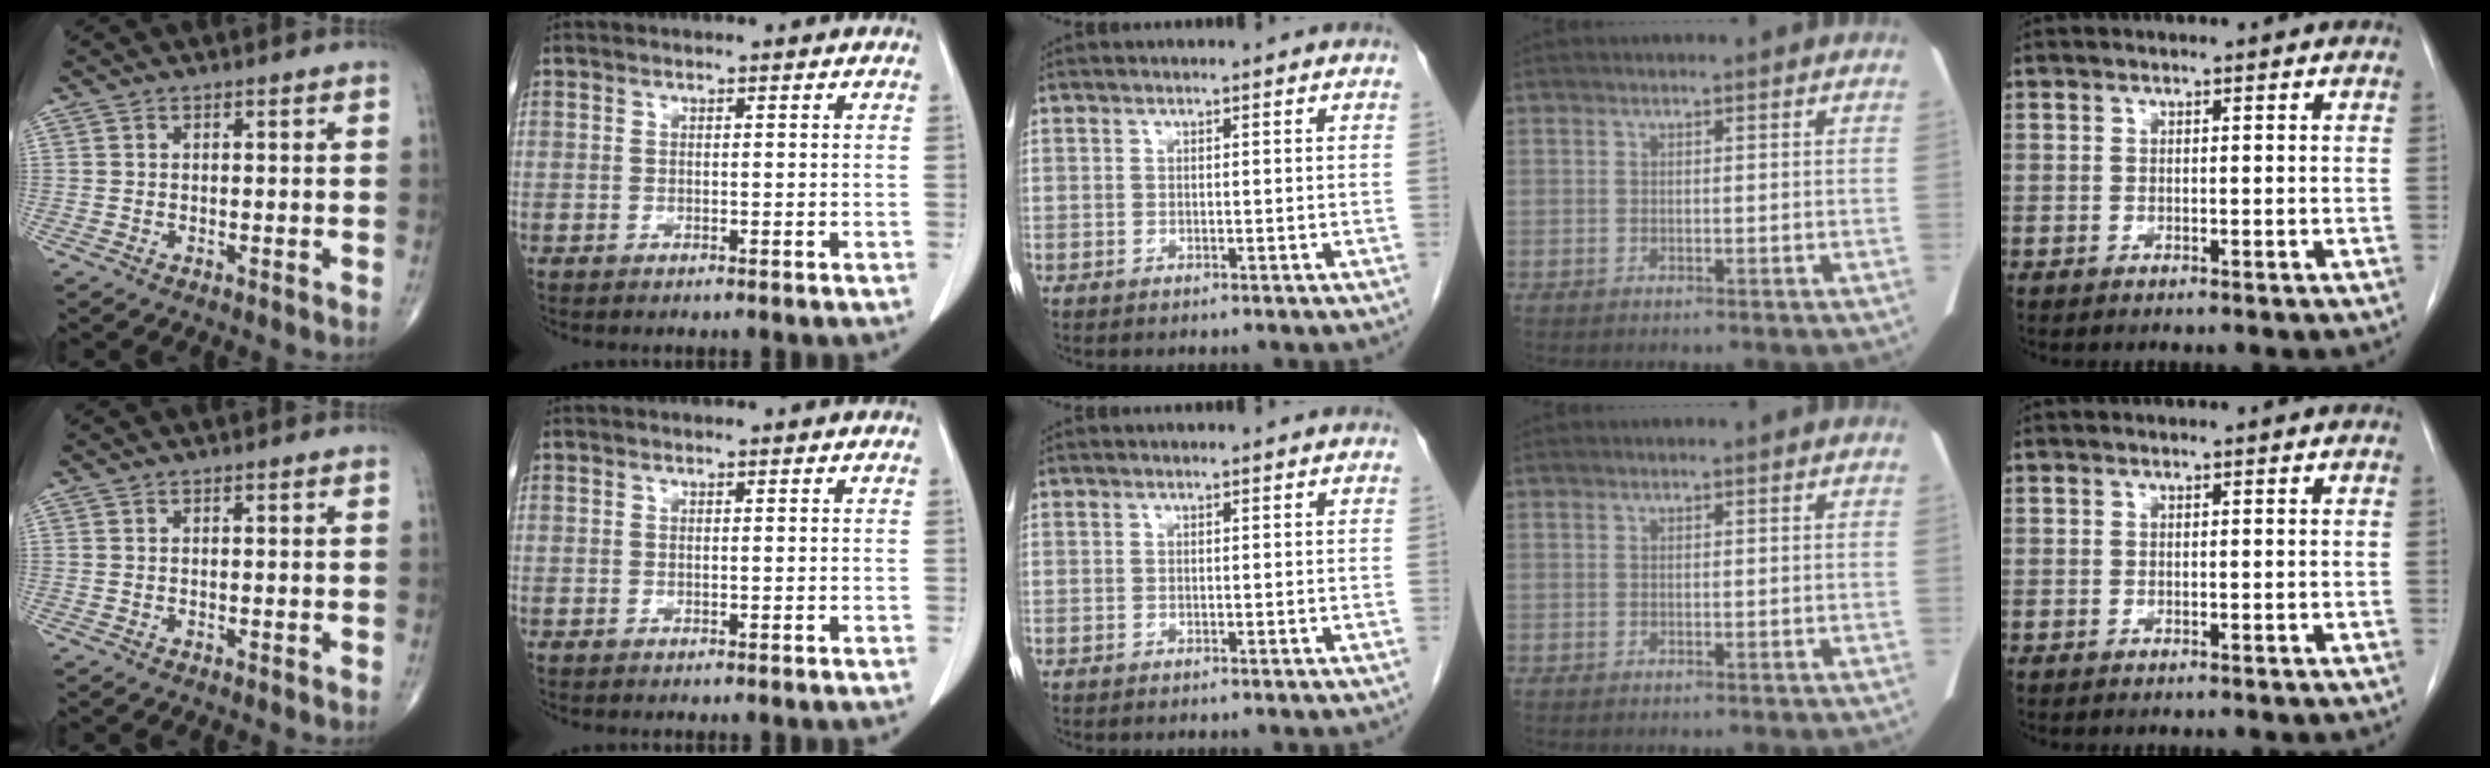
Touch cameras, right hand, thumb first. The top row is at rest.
{}